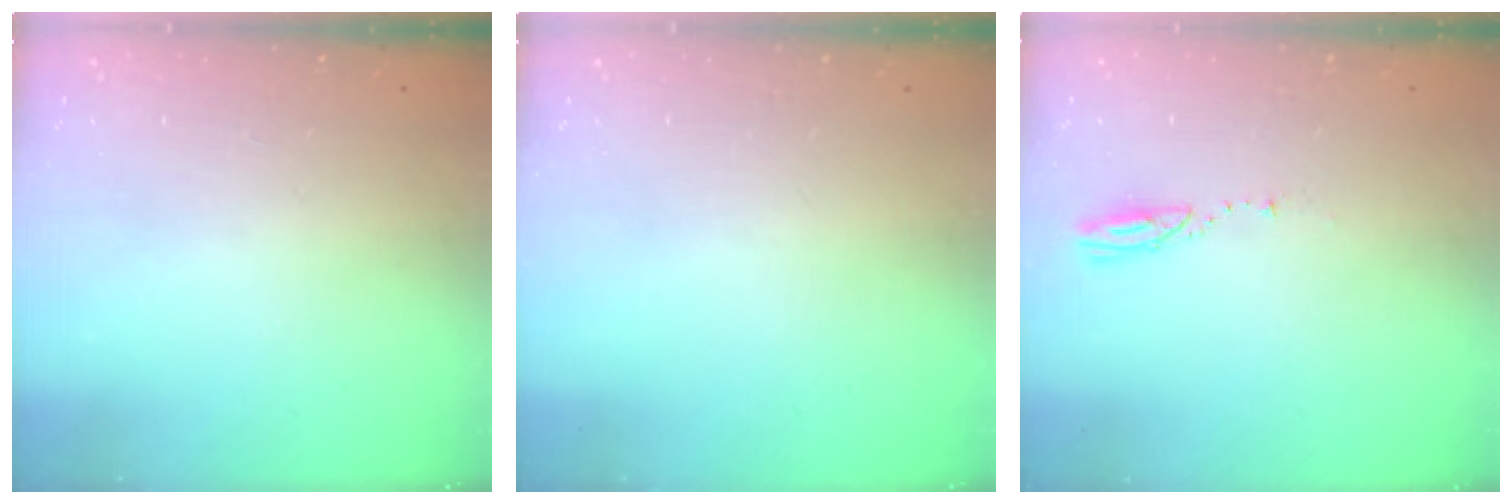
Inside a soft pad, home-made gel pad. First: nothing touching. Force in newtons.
{"total": 0.0}
{"total": 3.1, "press": 3.1, "slide": 0.2}